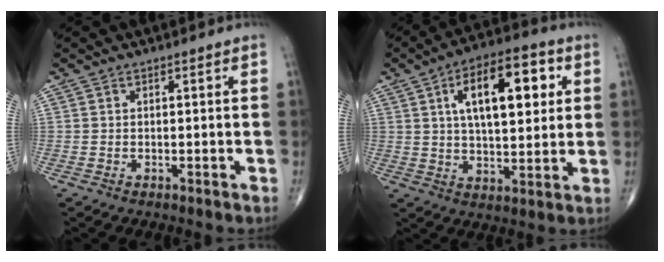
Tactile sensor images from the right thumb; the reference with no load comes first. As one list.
[{"total": 16.6, "force": [4.9, 7.4, 14.0], "torque": [-0.193, 0.003, 0.074]}]